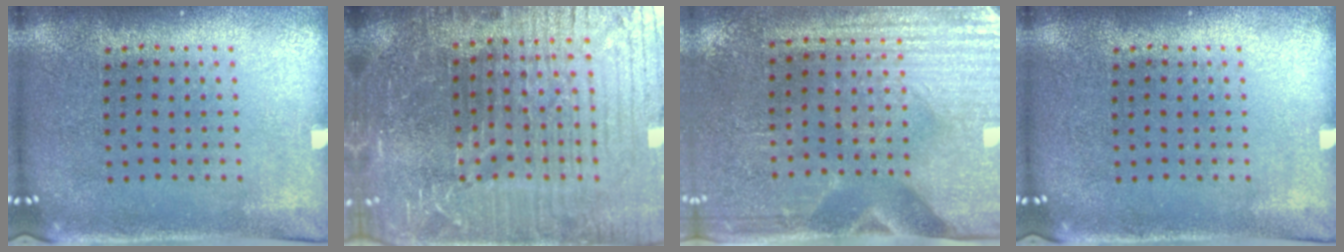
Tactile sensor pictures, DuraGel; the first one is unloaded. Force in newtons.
{"total": 6.7, "press": 5.8, "slide": 3.3}
{"total": 3.1, "press": 2.8, "slide": 1.3}
{"total": 0.0}